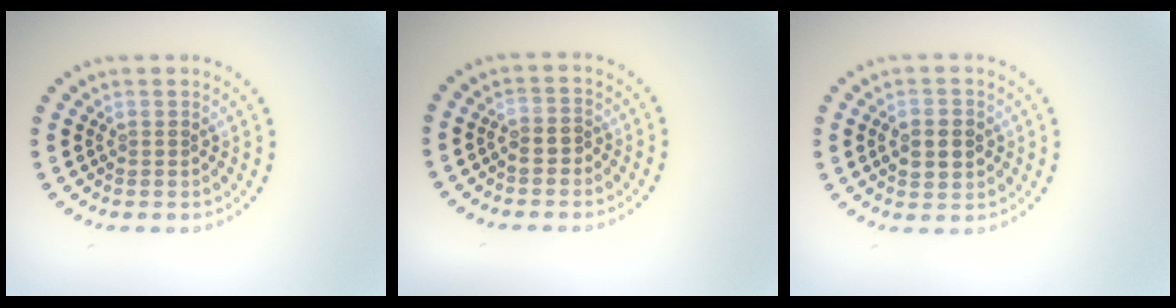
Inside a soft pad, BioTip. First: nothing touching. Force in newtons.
{"total": 1.3, "press": 1.2, "slide": 0.6}
{"total": 3.0, "press": 3.0, "slide": 0.2}